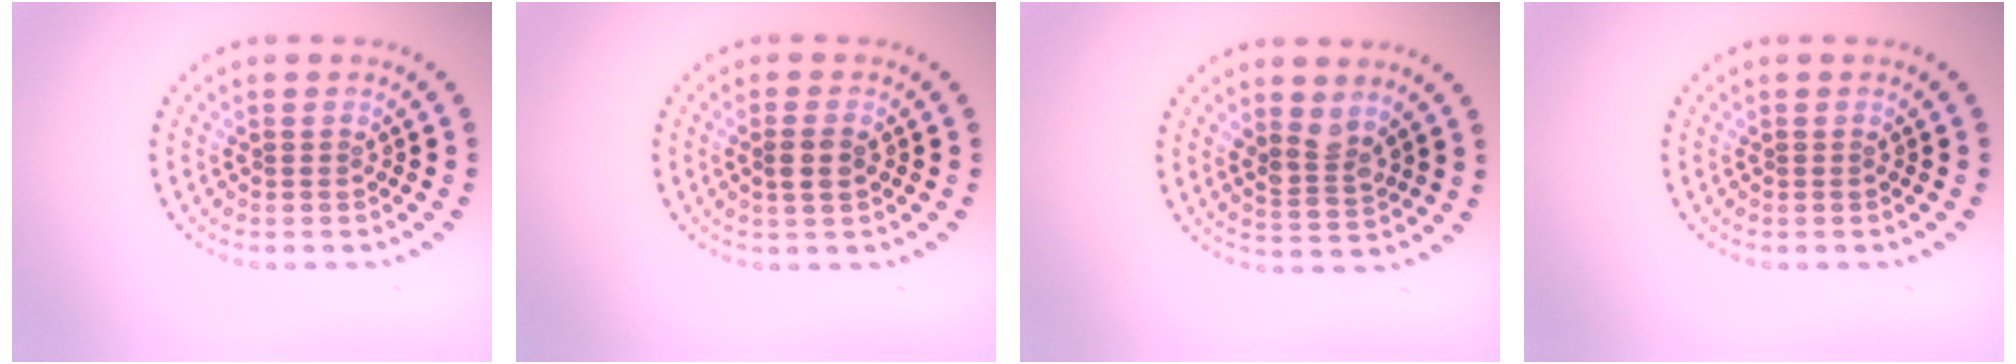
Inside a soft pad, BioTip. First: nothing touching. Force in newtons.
{"total": 1.8, "press": 1.7, "slide": 0.6}
{"total": 2.4, "press": 2.2, "slide": 0.9}
{"total": 0.0}